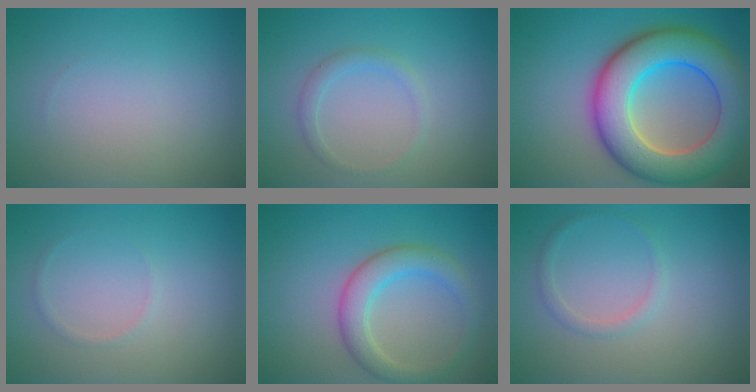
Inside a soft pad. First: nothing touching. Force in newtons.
{"total": 1.4, "press": 1.4, "slide": 0.1}
{"total": 11.1, "press": 11.1, "slide": 0.6}
{"total": 0.7, "press": 0.7, "slide": 0.0}
{"total": 3.8, "press": 3.8, "slide": 0.2}
{"total": 1.2, "press": 1.2, "slide": 0.2}